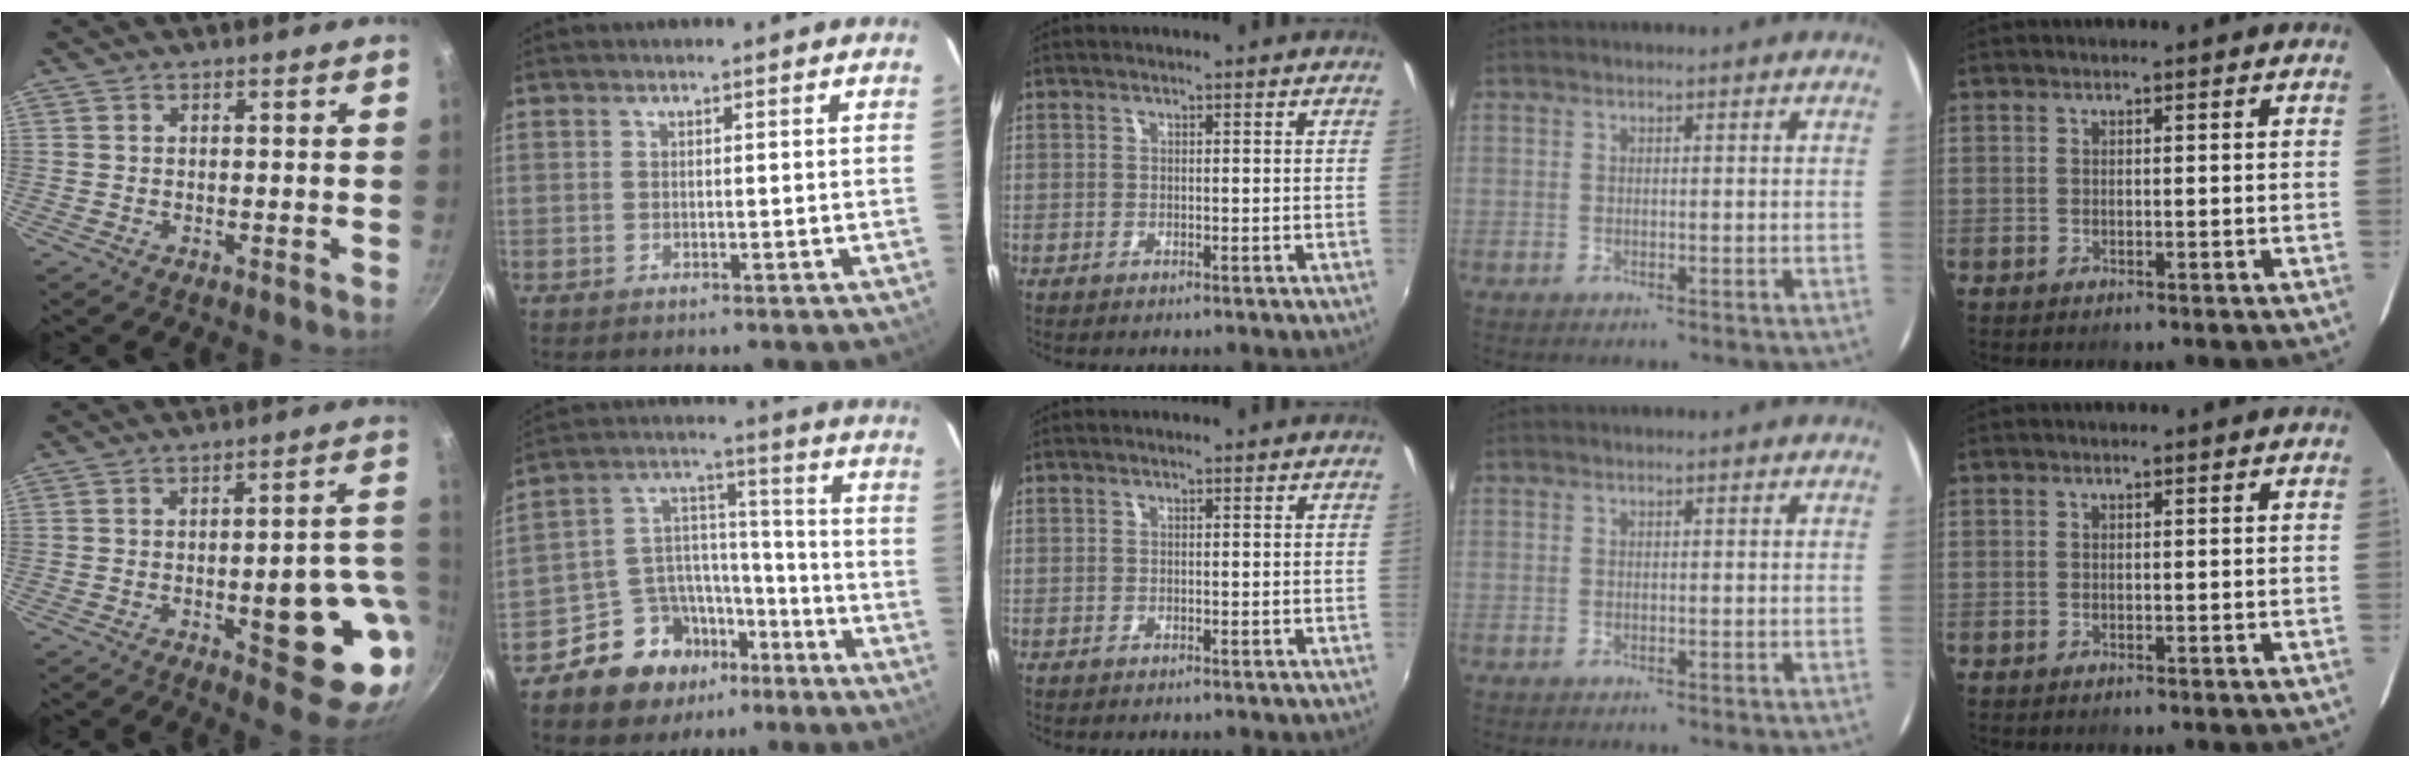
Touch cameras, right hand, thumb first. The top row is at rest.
{"thumb": {"total": 17.1, "force": [-4.2, 6.2, 15.4], "torque": [-0.141, 0.027, -0.053]}, "index": {"total": 13.5, "force": [-9.3, 9.2, 3.3], "torque": [-0.077, 0.065, -0.145]}}